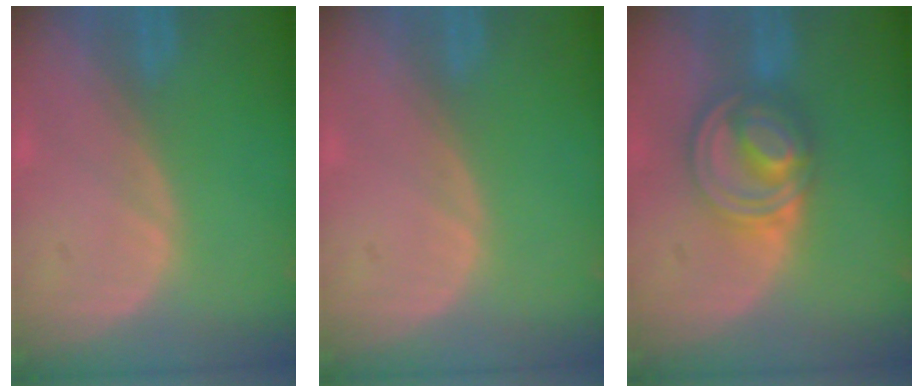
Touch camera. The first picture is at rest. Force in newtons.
{"total": 0.0}
{"total": 7.9, "press": 6.9, "slide": 3.9}